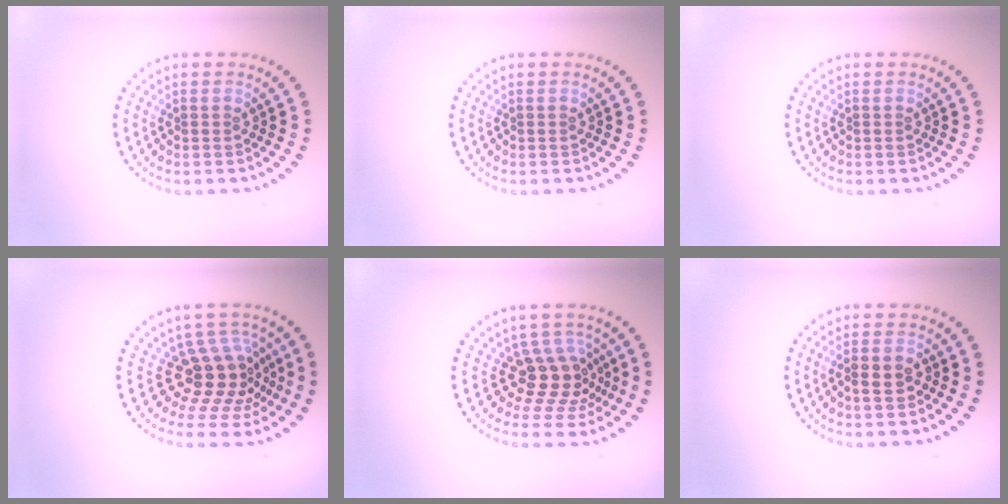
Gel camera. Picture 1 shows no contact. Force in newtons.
{"total": 0.0}
{"total": 0.0}
{"total": 4.6, "press": 3.5, "slide": 3.0}
{"total": 4.0, "press": 3.0, "slide": 2.6}
{"total": 1.6, "press": 1.5, "slide": 0.5}